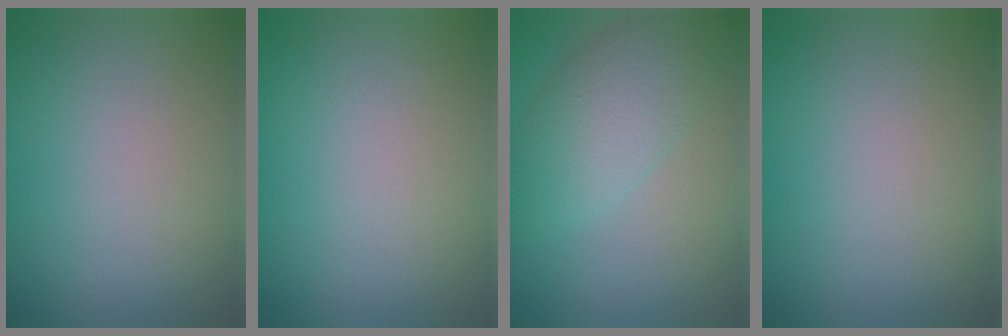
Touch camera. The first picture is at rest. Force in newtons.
{"total": 0.0}
{"total": 3.7, "press": 3.7, "slide": 0.3}
{"total": 0.0}